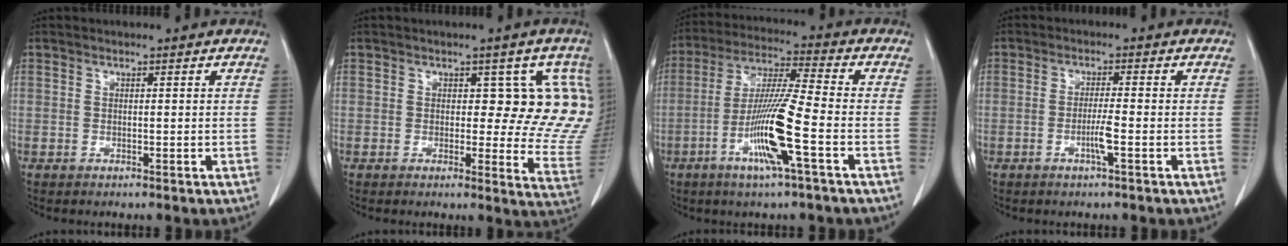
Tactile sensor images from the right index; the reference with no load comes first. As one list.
[{"total": 10.1, "force": [3.1, 4.9, 8.3], "torque": [-0.070, -0.007, 0.024]}, {"total": 12.1, "force": [-4.4, -0.4, 11.3], "torque": [-0.224, -0.010, -0.088]}, {"total": 3.0, "force": [-1.1, -0.3, 2.7], "torque": [-0.052, -0.004, -0.023]}]